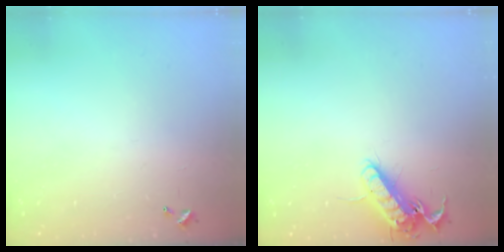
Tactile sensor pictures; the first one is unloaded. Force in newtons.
{"total": 13.8, "press": 13.7, "slide": 2.0}